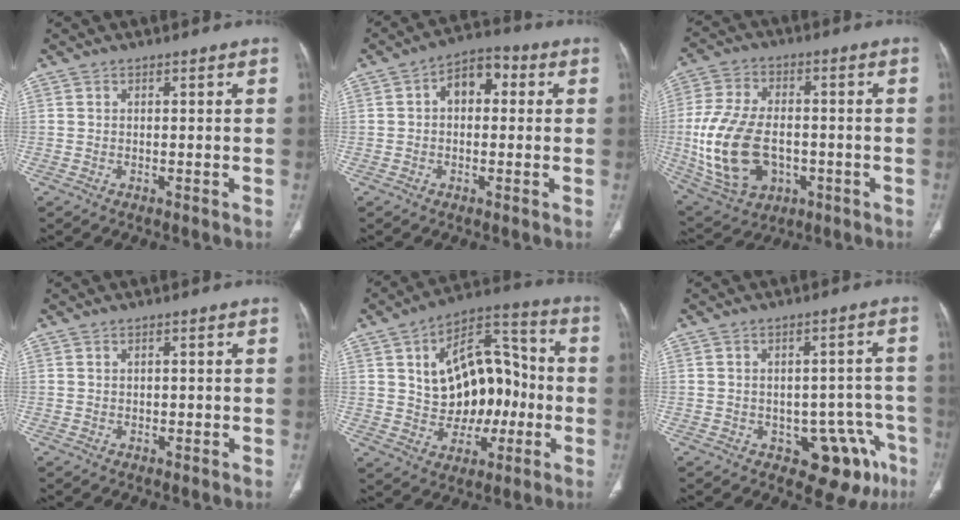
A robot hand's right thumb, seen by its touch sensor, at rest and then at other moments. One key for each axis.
{"total": 7.0, "fx": 0.9, "fy": 4.5, "fz": 5.2, "tx": -0.056, "ty": 0.024, "tz": 0.002}
{"total": 18.6, "fx": -2.9, "fy": 12.2, "fz": 13.8, "tx": -0.275, "ty": 0.007, "tz": -0.032}
{"total": 0.6, "fx": 0.1, "fy": 0.5, "fz": 0.3, "tx": -0.002, "ty": 0.002, "tz": 0.000}
{"total": 18.8, "fx": 0.2, "fy": 12.5, "fz": 14.0, "tx": -0.162, "ty": 0.038, "tz": 0.011}
{"total": 11.0, "fx": -5.5, "fy": 6.7, "fz": 6.7, "tx": -0.035, "ty": 0.034, "tz": -0.064}